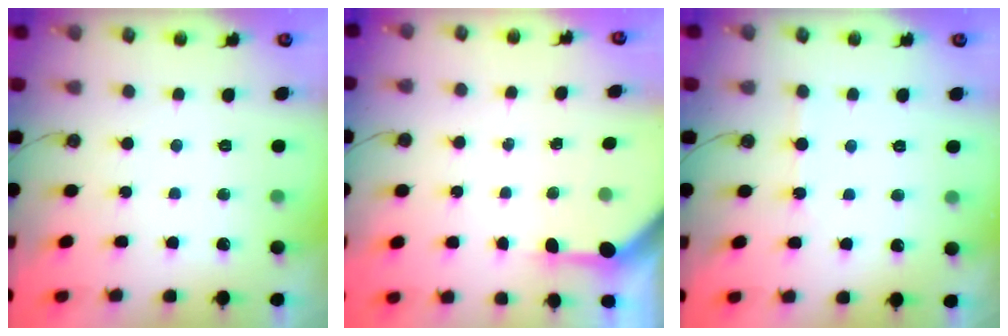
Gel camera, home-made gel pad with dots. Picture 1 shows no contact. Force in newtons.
{"total": 3.2, "press": 3.2, "slide": 0.4}
{"total": 2.1, "press": 2.0, "slide": 0.4}